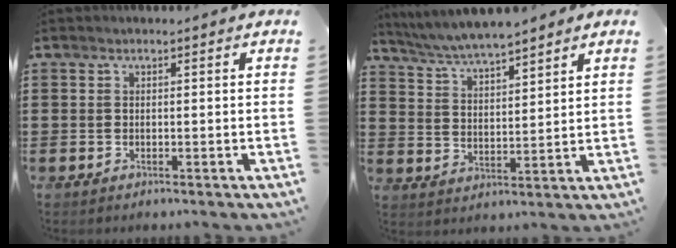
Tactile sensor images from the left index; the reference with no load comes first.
{"total": 5.2, "force": [5.0, 0.1, 1.3], "torque": [-0.047, -0.021, 0.089]}